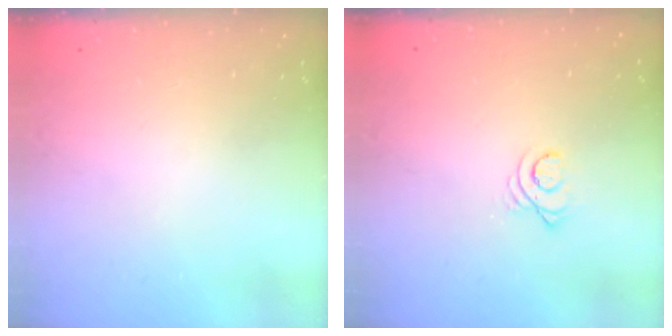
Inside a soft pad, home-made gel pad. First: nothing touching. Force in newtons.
{"total": 2.9, "press": 2.9, "slide": 0.4}